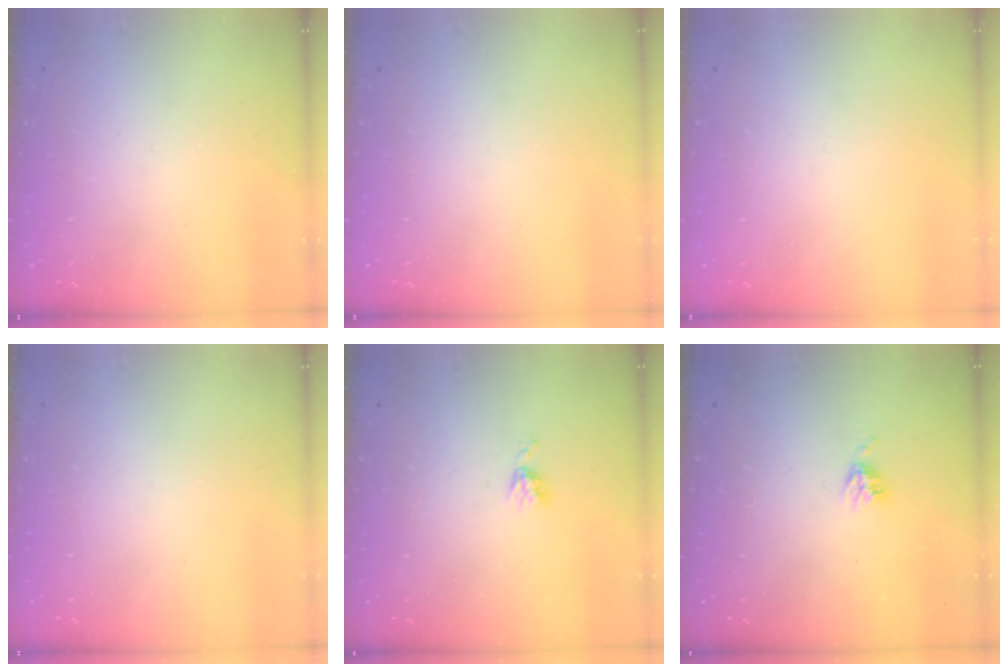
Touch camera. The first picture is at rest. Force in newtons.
{"total": 0.0}
{"total": 0.0}
{"total": 0.0}
{"total": 4.0, "press": 4.0, "slide": 0.5}
{"total": 4.8, "press": 4.8, "slide": 0.4}